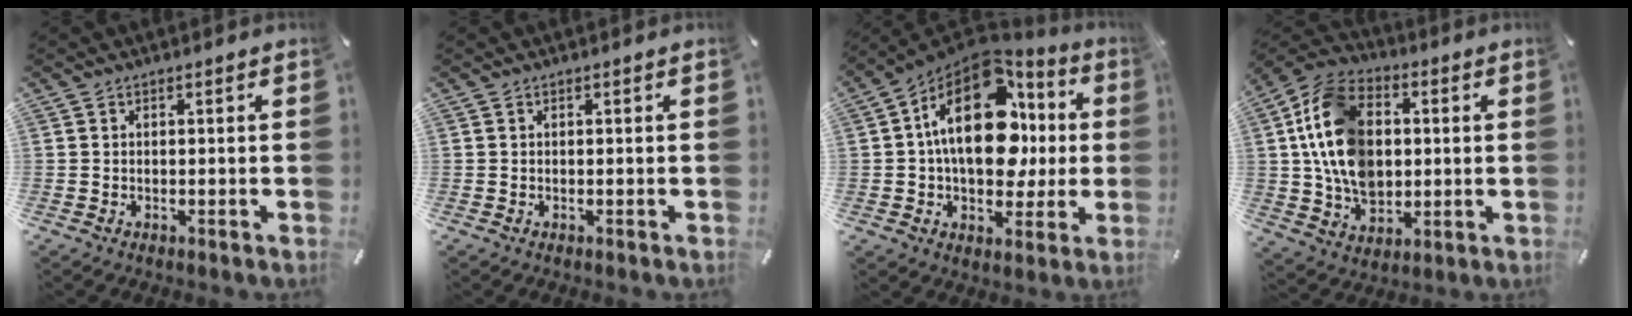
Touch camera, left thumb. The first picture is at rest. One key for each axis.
{"total": 0.0}
{"total": 23.5, "fx": 4.0, "fy": 14.6, "fz": 18.0, "tx": -0.297, "ty": -0.015, "tz": 0.069}
{"total": 16.7, "fx": 1.0, "fy": 12.6, "fz": 10.9, "tx": -0.243, "ty": 0.008, "tz": 0.021}